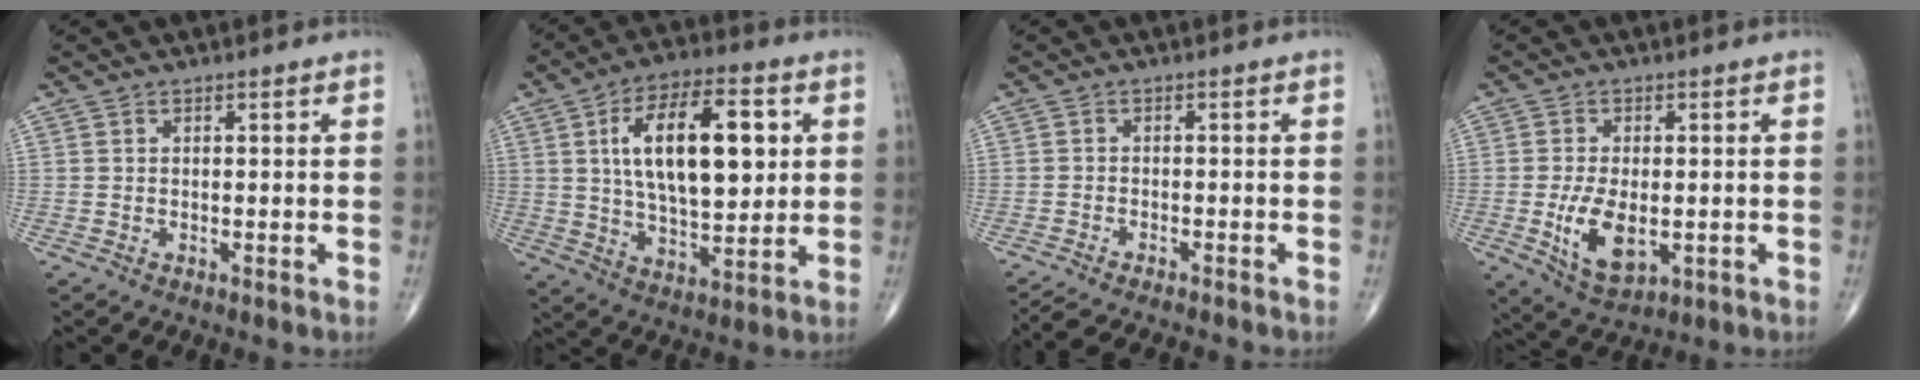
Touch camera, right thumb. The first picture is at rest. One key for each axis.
{"total": 19.0, "fx": 4.2, "fy": 8.8, "fz": 16.3, "tx": -0.246, "ty": -0.005, "tz": 0.070}
{"total": 7.4, "fx": -6.8, "fy": 1.1, "fz": 2.9, "tx": -0.049, "ty": 0.015, "tz": -0.104}
{"total": 8.8, "fx": -1.6, "fy": 4.7, "fz": 7.3, "tx": -0.129, "ty": -0.013, "tz": -0.017}